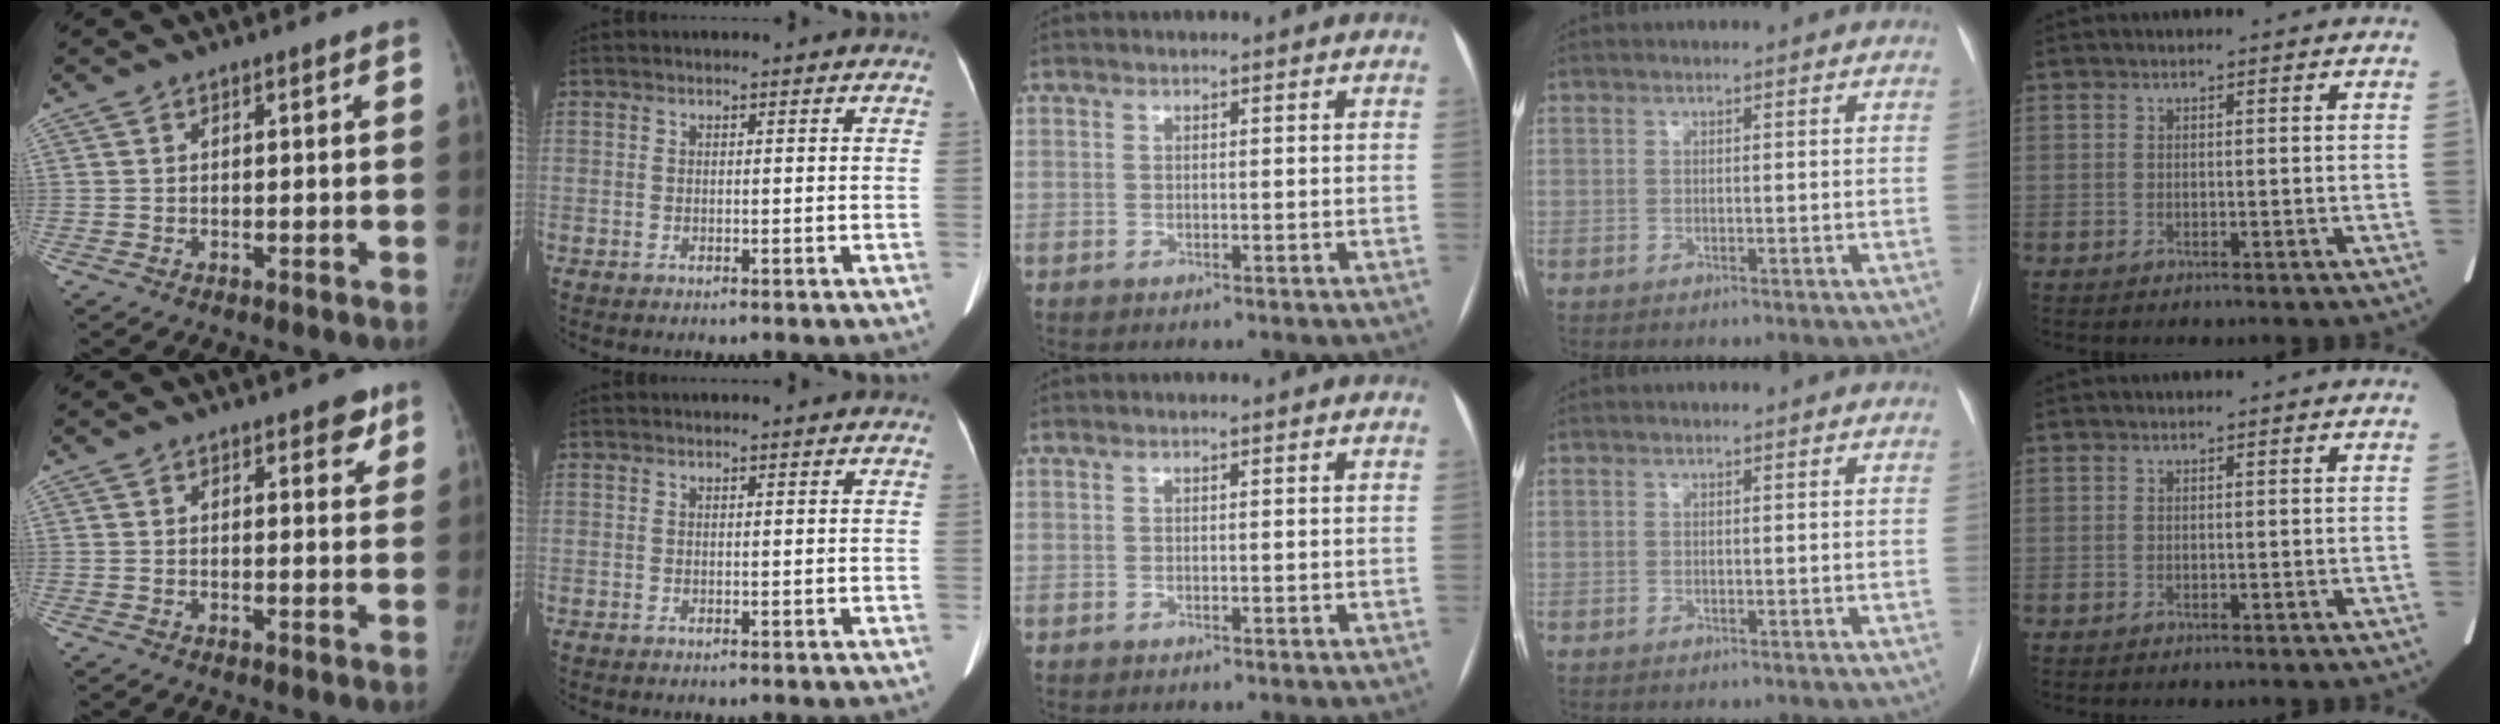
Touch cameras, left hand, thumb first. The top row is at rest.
{"thumb": {"total": 3.3, "force": [2.1, 1.7, 1.9], "torque": [0.000, -0.008, 0.022]}, "index": {"total": 1.1, "force": [1.0, 0.0, 0.3], "torque": [-0.009, 0.013, 0.015]}}